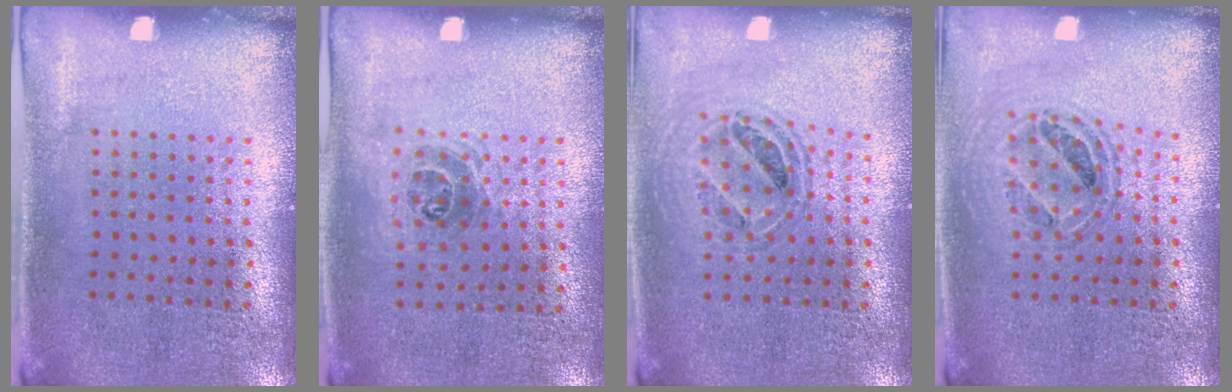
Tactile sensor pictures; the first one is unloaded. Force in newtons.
{"total": 1.0, "press": 0.7, "slide": 0.6}
{"total": 0.7, "press": 0.7, "slide": 0.1}
{"total": 0.7, "press": 0.6, "slide": 0.2}